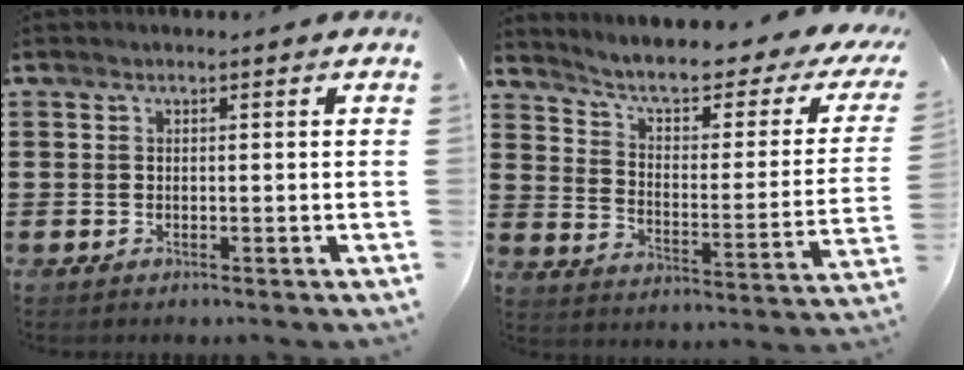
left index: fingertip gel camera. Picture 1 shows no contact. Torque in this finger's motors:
{"motor_torque": [2.14, 0.00, 0.26, 0.11]}